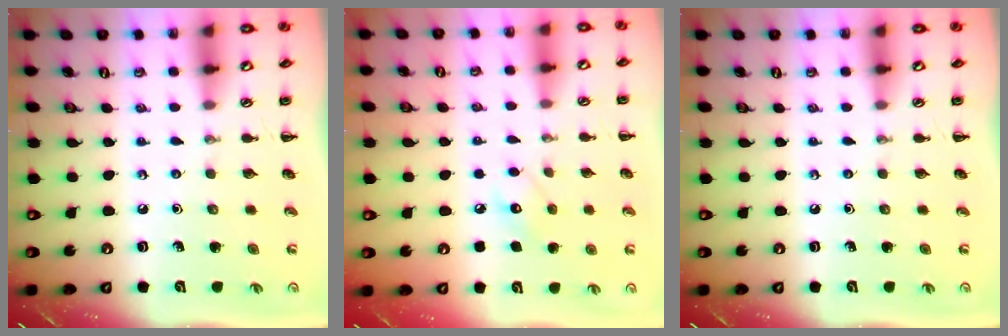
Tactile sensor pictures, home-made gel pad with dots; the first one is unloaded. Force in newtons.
{"total": 6.5, "press": 6.3, "slide": 1.3}
{"total": 0.0}